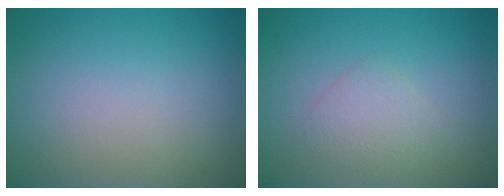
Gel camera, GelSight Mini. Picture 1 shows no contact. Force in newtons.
{"total": 1.9, "press": 1.9, "slide": 0.1}